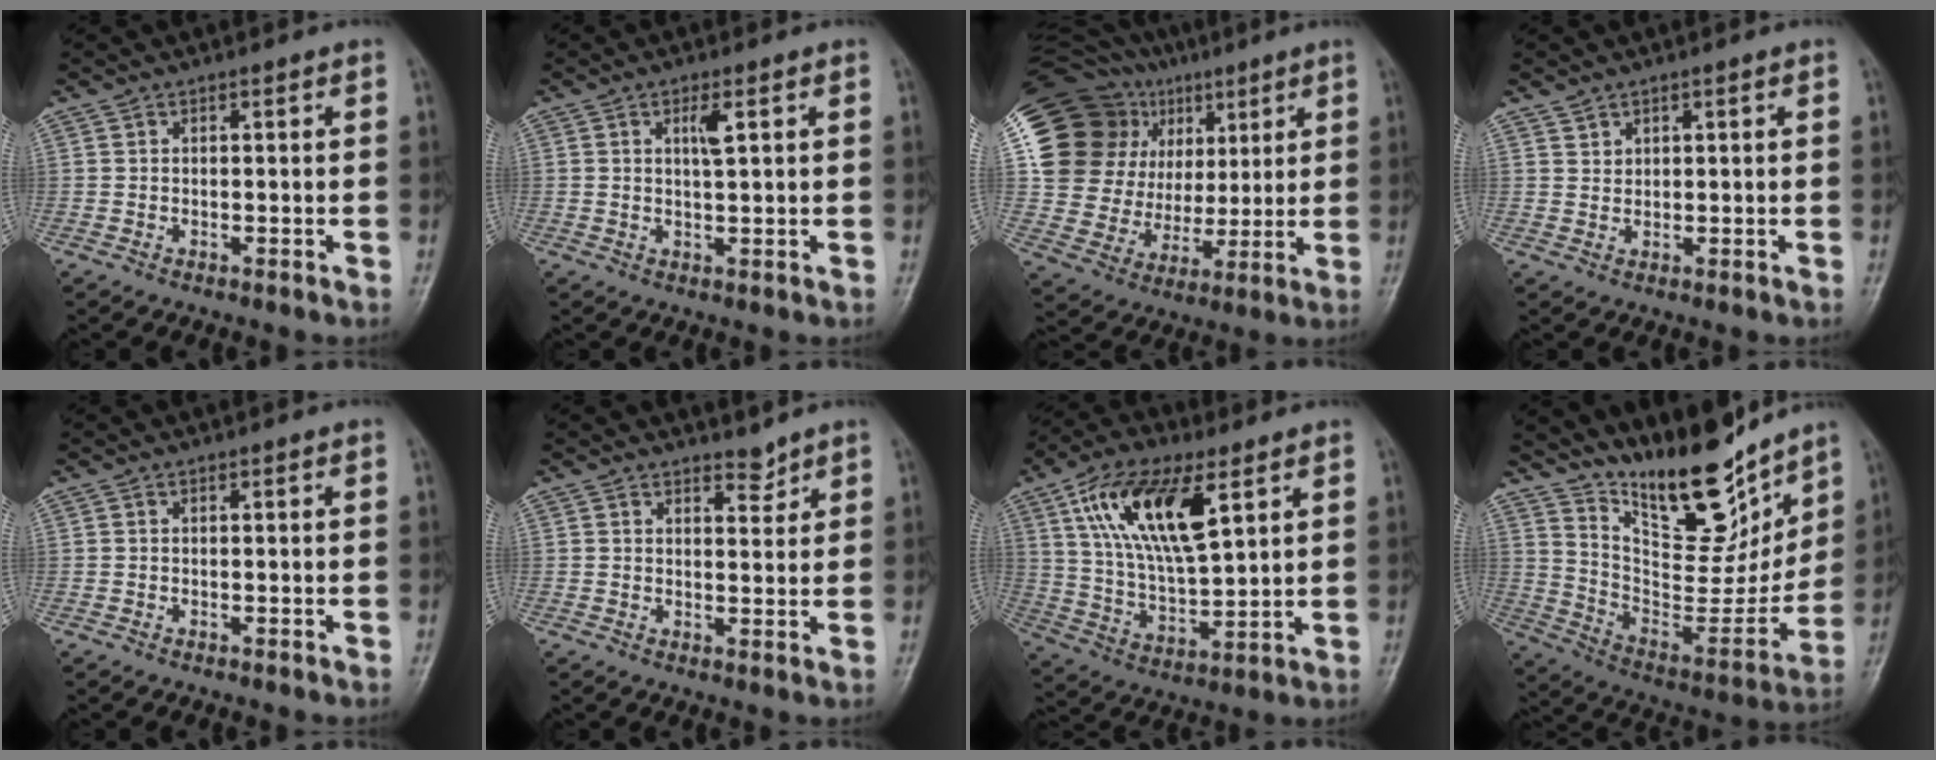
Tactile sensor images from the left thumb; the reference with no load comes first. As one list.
[{"total": 3.0, "force": [1.1, 0.7, 2.8], "torque": [-0.049, -0.004, 0.021]}, {"total": 28.4, "force": [11.7, 21.6, 14.3], "torque": [-0.264, 0.048, 0.235]}, {"total": 1.5, "force": [1.2, 0.8, 0.0], "torque": [0.015, -0.009, 0.019]}, {"total": 0.0}, {"total": 2.6, "force": [2.3, 1.0, 0.6], "torque": [0.007, -0.020, 0.035]}, {"total": 18.0, "force": [7.6, 7.6, 14.4], "torque": [-0.252, -0.021, 0.144]}, {"total": 21.3, "force": [16.3, 7.4, 11.6], "torque": [-0.132, -0.109, 0.283]}]